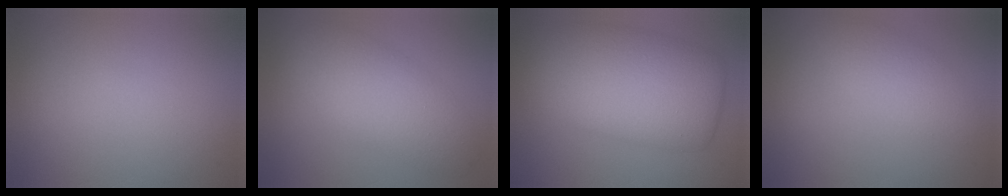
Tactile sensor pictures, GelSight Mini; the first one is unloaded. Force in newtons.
{"total": 5.4, "press": 5.4, "slide": 0.1}
{"total": 9.6, "press": 9.6, "slide": 0.6}
{"total": 2.5, "press": 2.5, "slide": 0.1}